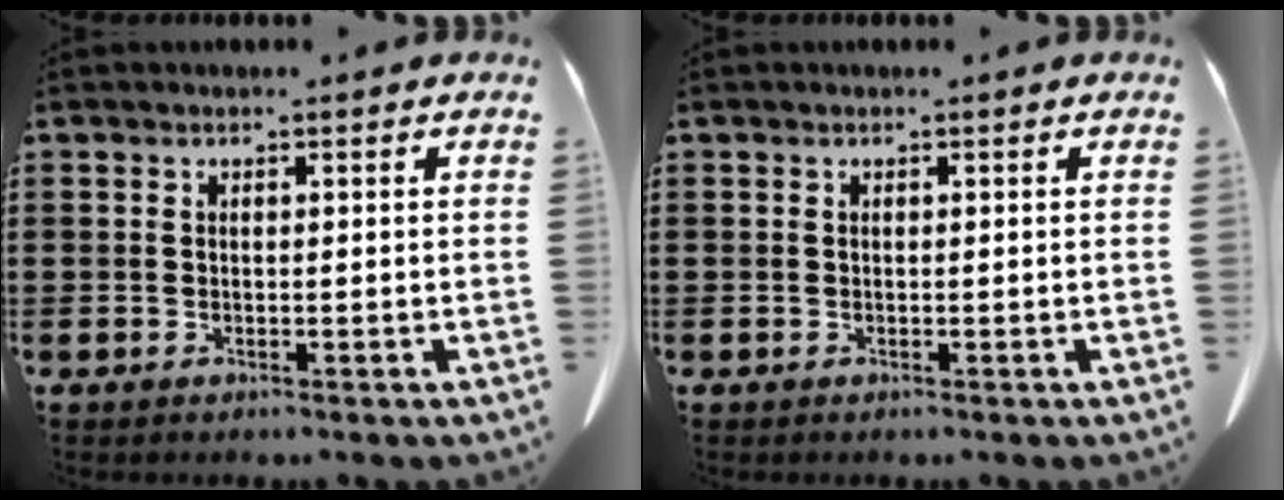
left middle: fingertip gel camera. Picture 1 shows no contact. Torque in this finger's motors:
{"motor_torque": [-0.07, 0.06, 0.00, 0.00]}